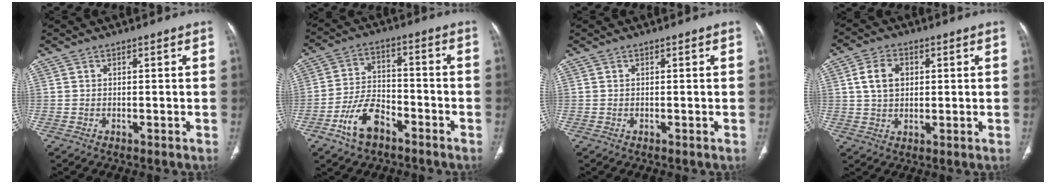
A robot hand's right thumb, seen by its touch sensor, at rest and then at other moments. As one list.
[{"total": 9.6, "force": [-5.6, 5.3, 5.8], "torque": [-0.101, 0.036, -0.104]}, {"total": 0.0}, {"total": 6.6, "force": [1.5, 4.8, 4.3], "torque": [-0.063, 0.000, 0.027]}]